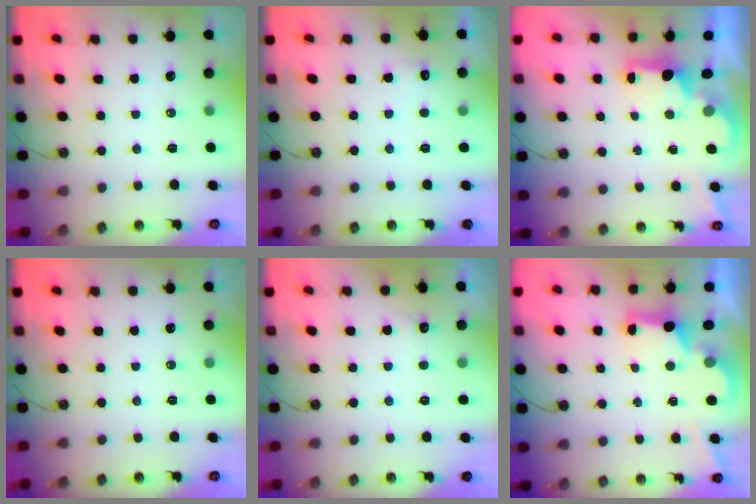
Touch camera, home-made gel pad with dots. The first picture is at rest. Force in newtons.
{"total": 3.7, "press": 3.6, "slide": 1.0}
{"total": 2.1, "press": 1.9, "slide": 0.8}
{"total": 0.0}
{"total": 4.4, "press": 4.2, "slide": 1.1}
{"total": 2.8, "press": 2.6, "slide": 0.9}